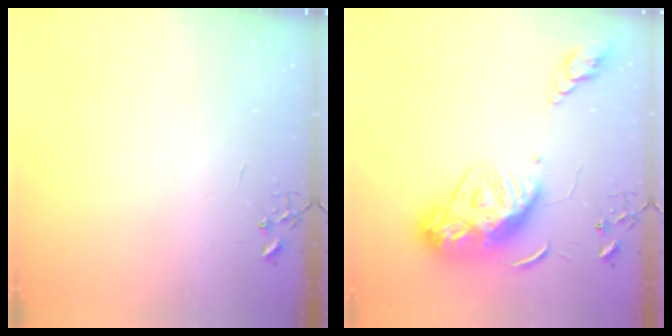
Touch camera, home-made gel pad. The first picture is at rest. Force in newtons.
{"total": 14.4, "press": 14.4, "slide": 1.3}